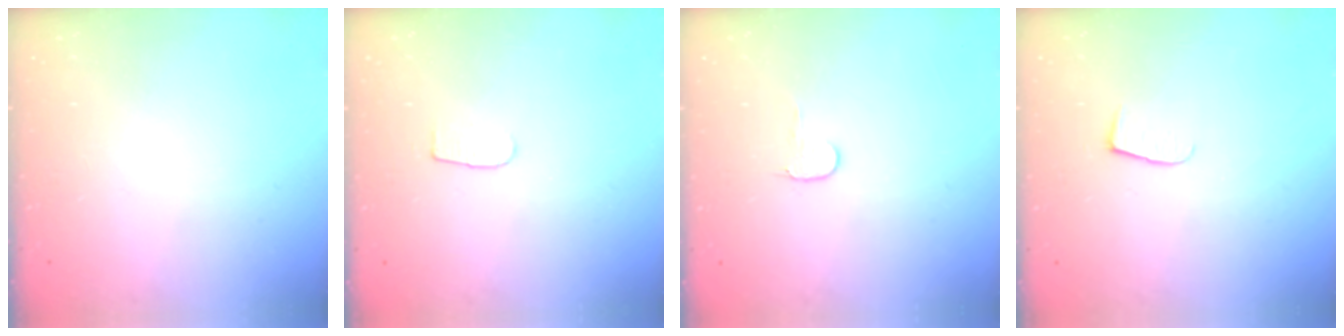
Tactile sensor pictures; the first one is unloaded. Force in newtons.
{"total": 4.2, "press": 4.2, "slide": 0.4}
{"total": 3.6, "press": 3.6, "slide": 0.4}
{"total": 5.3, "press": 5.2, "slide": 0.4}